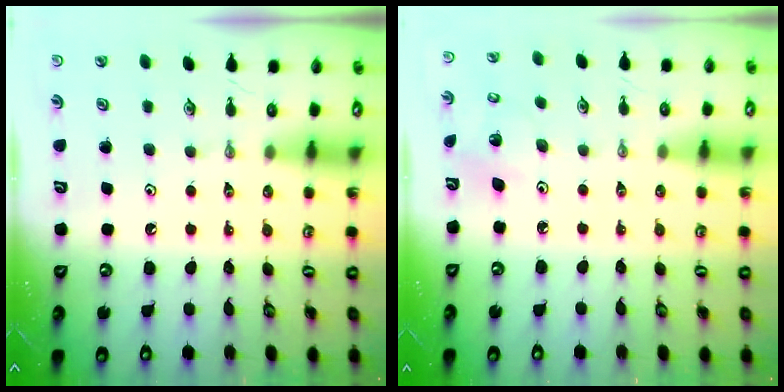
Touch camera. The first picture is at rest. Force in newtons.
{"total": 3.5, "press": 3.5, "slide": 0.3}